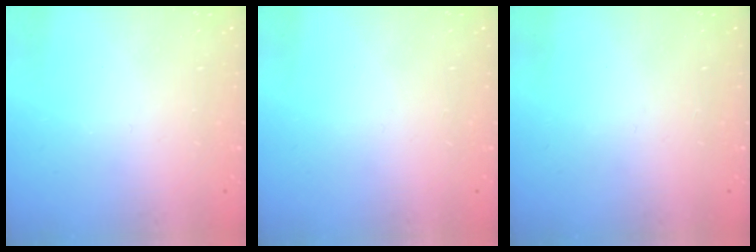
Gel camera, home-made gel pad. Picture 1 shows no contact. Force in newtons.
{"total": 0.0}
{"total": 0.0}